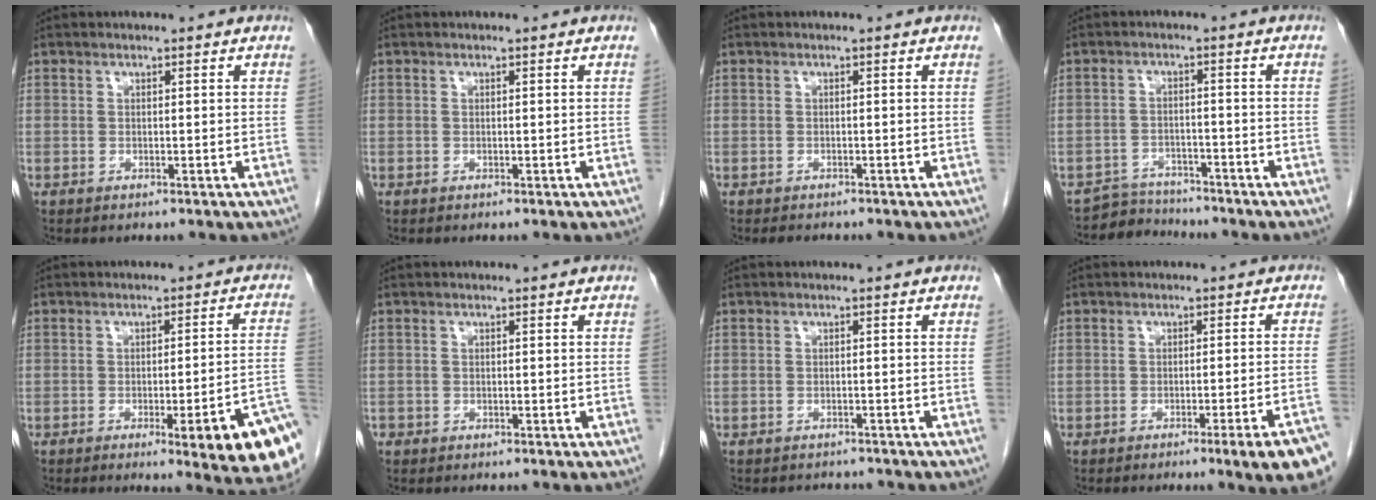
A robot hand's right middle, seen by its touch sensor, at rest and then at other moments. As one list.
[{"total": 0.0}, {"total": 1.8, "force": [-1.5, 0.7, 0.6], "torque": [-0.010, -0.003, -0.016]}, {"total": 4.4, "force": [-4.2, 1.0, -1.1], "torque": [0.020, 0.001, -0.070]}, {"total": 13.7, "force": [-6.4, 0.6, 12.1], "torque": [-0.068, 0.002, -0.072]}, {"total": 0.5, "force": [-0.3, 0.4, 0.1], "torque": [-0.003, 0.003, -0.006]}, {"total": 2.7, "force": [-2.5, 1.0, 0.2], "torque": [-0.001, -0.002, -0.032]}, {"total": 8.1, "force": [-5.3, -0.8, 6.1], "torque": [-0.056, -0.007, -0.071]}]